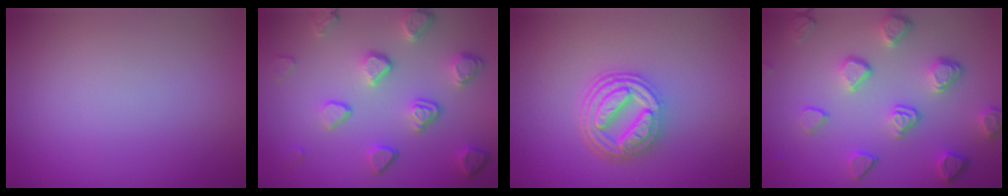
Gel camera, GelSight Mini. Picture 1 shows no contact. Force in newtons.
{"total": 5.0, "press": 3.9, "slide": 3.2}
{"total": 4.9, "press": 3.7, "slide": 3.3}
{"total": 5.1, "press": 3.9, "slide": 3.2}